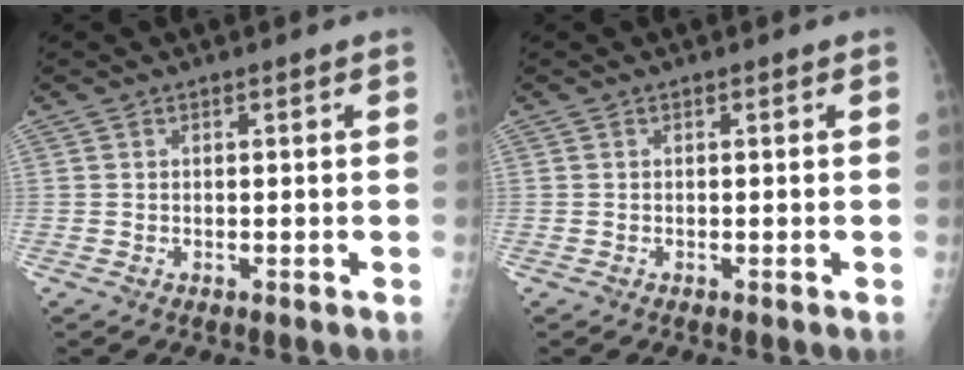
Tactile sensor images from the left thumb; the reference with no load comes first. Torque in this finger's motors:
{"motor_torque": [0.00, 0.02, -0.11, -0.07, 0.00]}